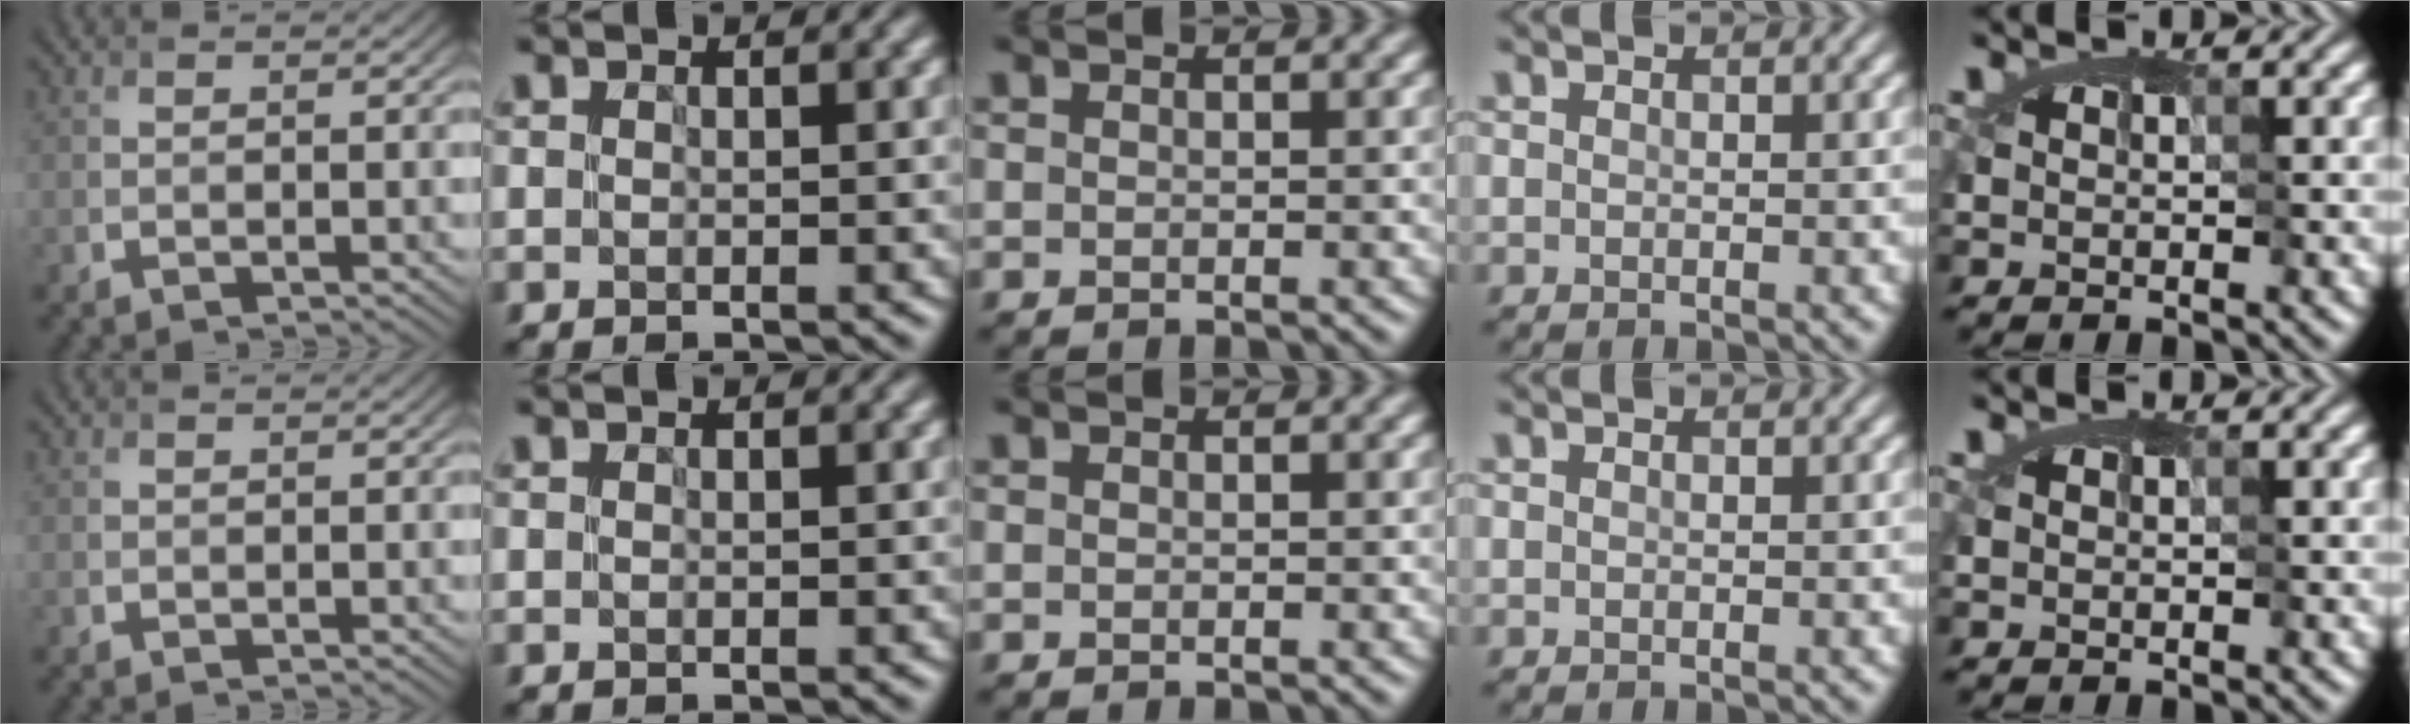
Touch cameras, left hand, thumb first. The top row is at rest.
{}